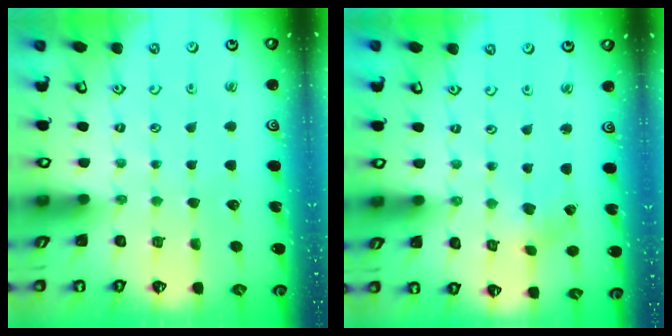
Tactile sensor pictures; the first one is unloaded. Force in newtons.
{"total": 1.6, "press": 1.5, "slide": 0.2}